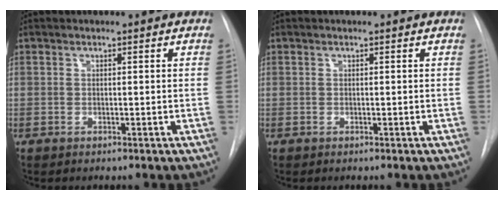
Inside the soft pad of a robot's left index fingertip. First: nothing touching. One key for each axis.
{"total": 0.0}